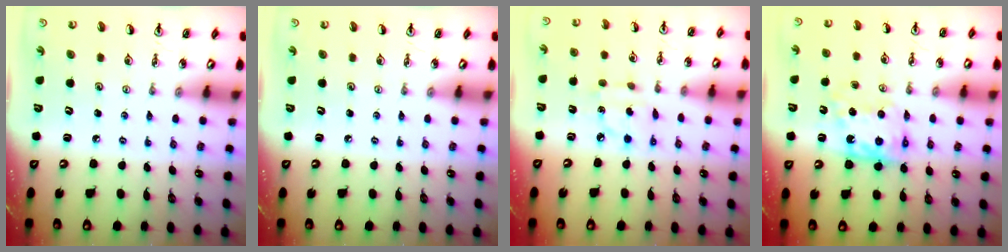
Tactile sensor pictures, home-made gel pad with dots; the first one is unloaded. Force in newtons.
{"total": 0.0}
{"total": 4.8, "press": 4.8, "slide": 0.1}
{"total": 10.6, "press": 10.6, "slide": 0.4}